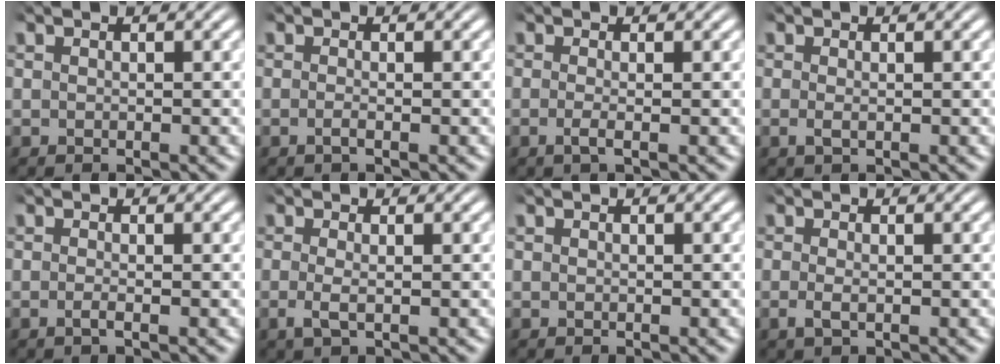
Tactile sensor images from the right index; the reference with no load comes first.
{"total": 0.9, "force": [-0.7, 0.0, 0.7], "torque": [-0.019, -0.006, -0.011]}
{"total": 1.3, "force": [-0.7, -0.1, 1.1], "torque": [-0.030, -0.012, -0.011]}
{"total": 0.8, "force": [-0.4, 0.1, 0.7], "torque": [-0.022, -0.011, -0.003]}
{"total": 1.0, "force": [-0.6, 0.0, 0.7], "torque": [-0.020, -0.007, -0.011]}
{"total": 1.6, "force": [-0.7, 0.3, 1.4], "torque": [-0.042, -0.016, -0.006]}
{"total": 0.0}
{"total": 1.2, "force": [-0.7, 0.3, 0.9], "torque": [-0.031, -0.014, -0.006]}